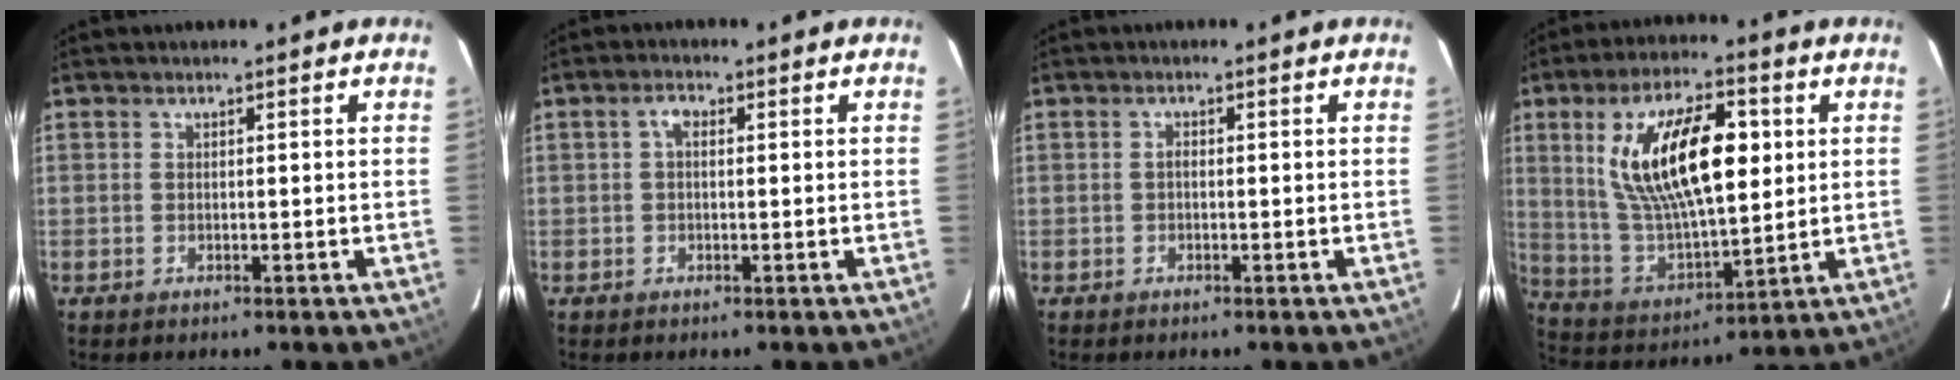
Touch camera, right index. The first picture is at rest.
{"total": 1.9, "force": [0.2, 1.1, 1.5], "torque": [-0.030, 0.010, 0.002]}
{"total": 0.5, "force": [-0.2, 0.3, 0.4], "torque": [-0.006, 0.004, -0.006]}
{"total": 19.9, "force": [5.1, 8.0, 17.5], "torque": [-0.324, 0.010, 0.107]}